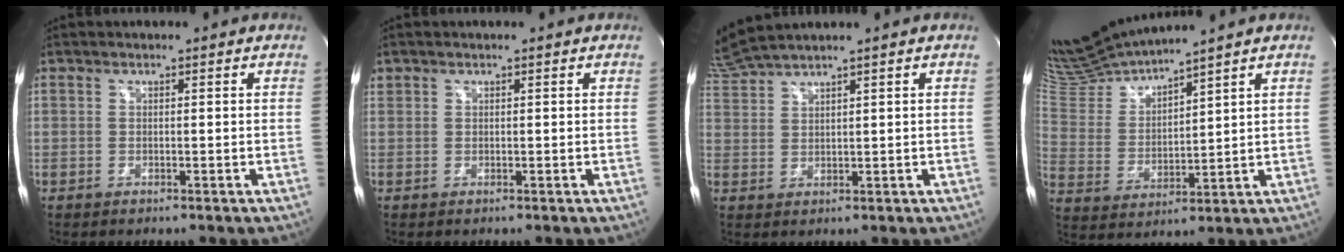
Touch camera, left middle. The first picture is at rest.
{"total": 0.6, "force": [0.5, 0.3, 0.0], "torque": [-0.002, 0.010, 0.010]}
{"total": 5.4, "force": [4.9, -1.4, 1.7], "torque": [-0.060, 0.013, 0.110]}
{"total": 10.5, "force": [10.2, -1.5, 2.2], "torque": [-0.072, 0.003, 0.222]}